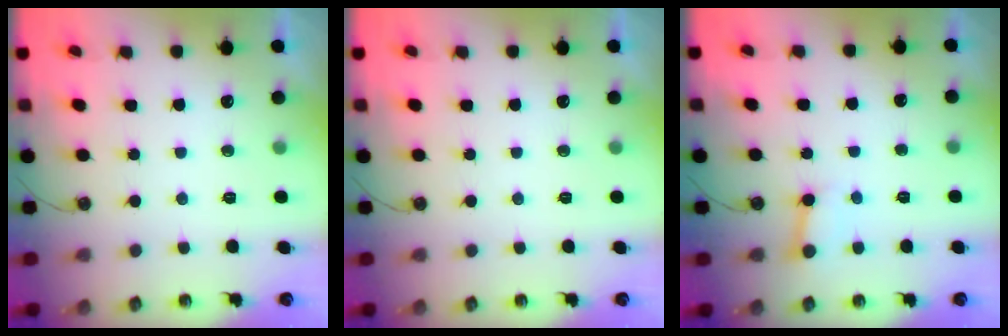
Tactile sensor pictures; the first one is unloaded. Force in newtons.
{"total": 0.0}
{"total": 3.3, "press": 3.3, "slide": 0.2}